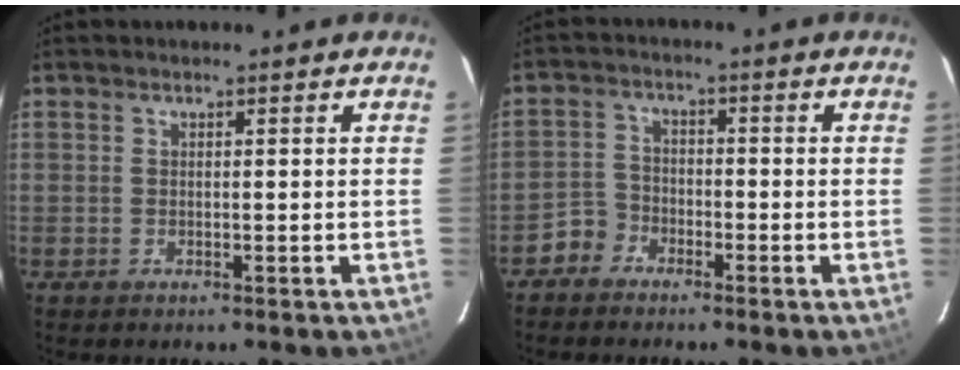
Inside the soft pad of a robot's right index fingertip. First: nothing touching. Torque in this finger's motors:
{"motor_torque": [-0.66, -0.52, -1.02, -0.21]}